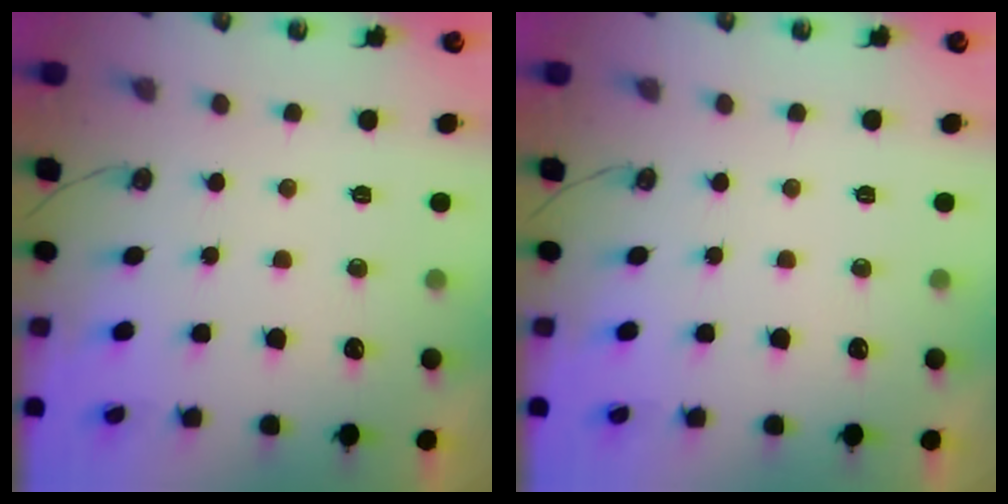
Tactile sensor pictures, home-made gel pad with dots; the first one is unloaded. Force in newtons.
{"total": 0.0}